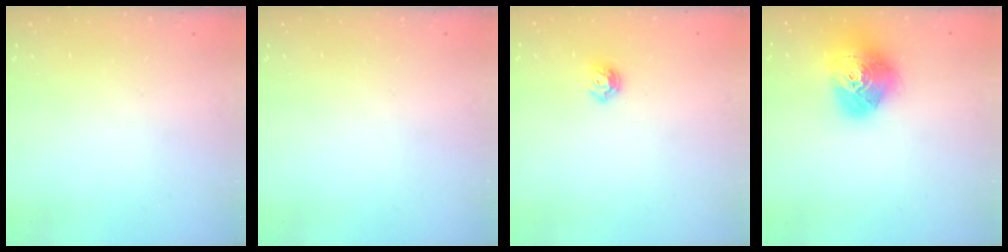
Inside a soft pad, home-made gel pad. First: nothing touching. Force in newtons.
{"total": 0.0}
{"total": 6.6, "press": 6.6, "slide": 1.0}
{"total": 17.6, "press": 17.6, "slide": 1.6}